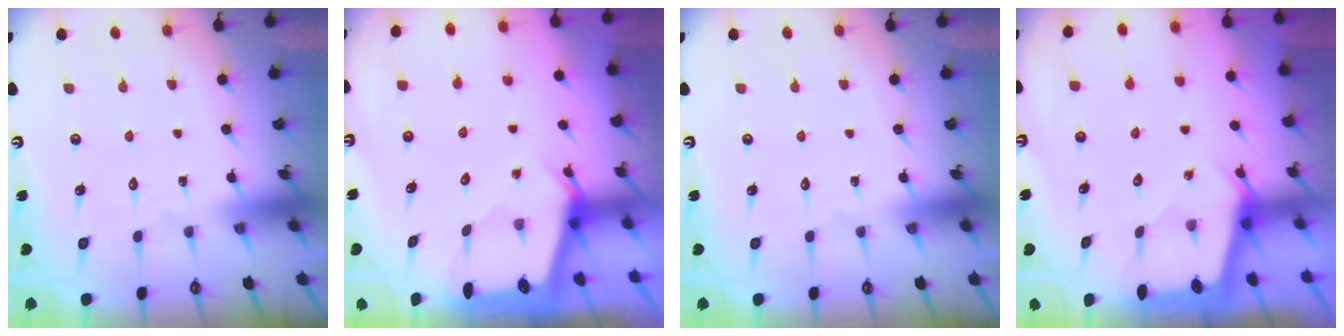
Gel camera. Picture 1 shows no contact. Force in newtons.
{"total": 2.5, "press": 2.5, "slide": 0.3}
{"total": 0.0}
{"total": 2.3, "press": 2.3, "slide": 0.3}